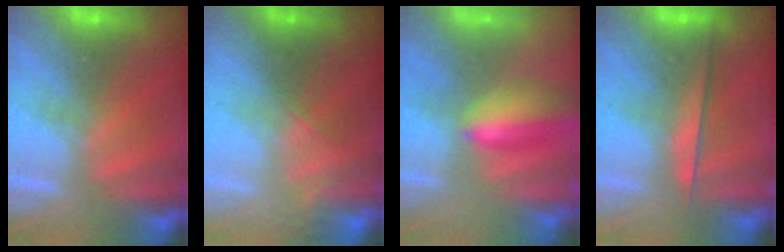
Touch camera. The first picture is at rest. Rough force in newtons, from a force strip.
{"total": 1.8}
{"total": 7.5}
{"total": 2.4}